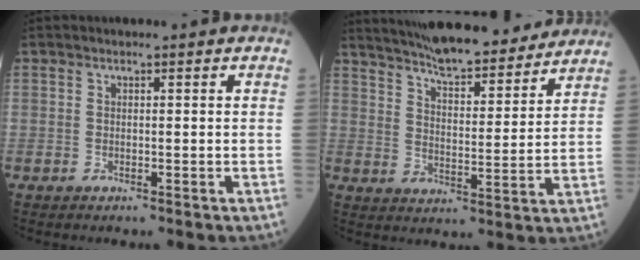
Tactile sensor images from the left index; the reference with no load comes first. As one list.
[{"total": 19.3, "force": [17.3, 2.8, 8.0], "torque": [-0.125, 0.006, 0.248]}]